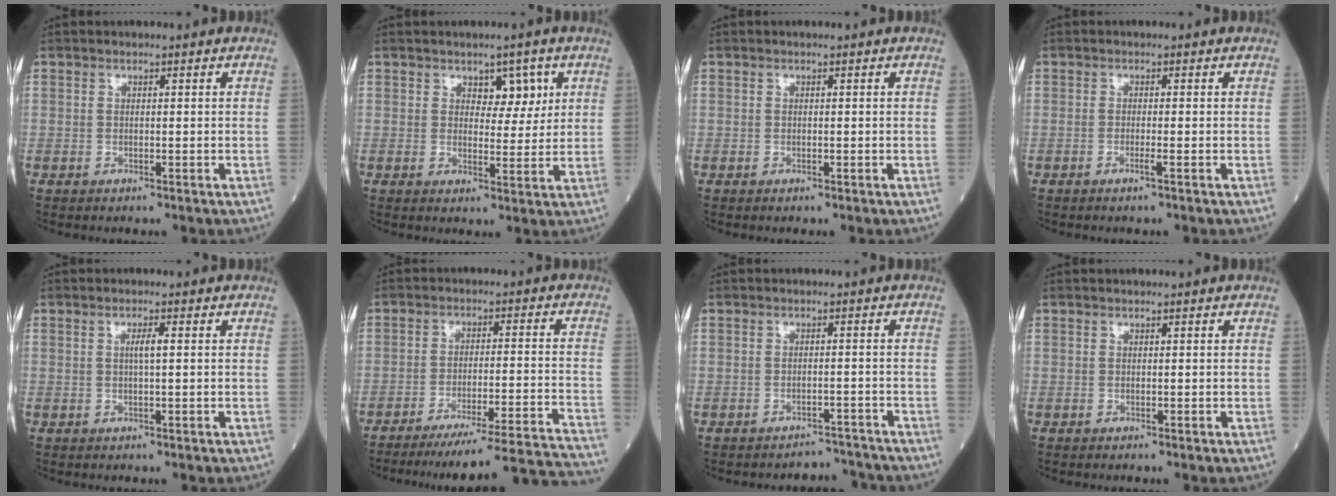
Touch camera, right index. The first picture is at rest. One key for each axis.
{"total": 4.2, "fx": 2.0, "fy": 2.4, "fz": 2.9, "tx": -0.030, "ty": 0.004, "tz": 0.029}
{"total": 0.0}
{"total": 1.0, "fx": -0.5, "fy": -0.2, "fz": 0.9, "tx": -0.018, "ty": 0.001, "tz": -0.008}
{"total": 1.8, "fx": 0.3, "fy": 0.0, "fz": 1.8, "tx": -0.033, "ty": 0.002, "tz": 0.002}
{"total": 23.5, "fx": -22.2, "fy": -2.4, "fz": 7.3, "tx": -0.046, "ty": -0.028, "tz": -0.295}
{"total": 3.3, "fx": -3.0, "fy": 0.3, "fz": -1.3, "tx": 0.027, "ty": 0.012, "tz": -0.038}
{"total": 0.0}